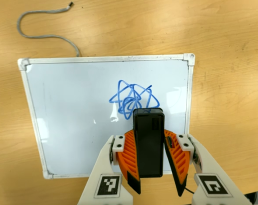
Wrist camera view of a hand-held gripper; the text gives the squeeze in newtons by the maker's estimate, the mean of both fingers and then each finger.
{"total": 6.6, "left": 6.4, "right": 6.8}